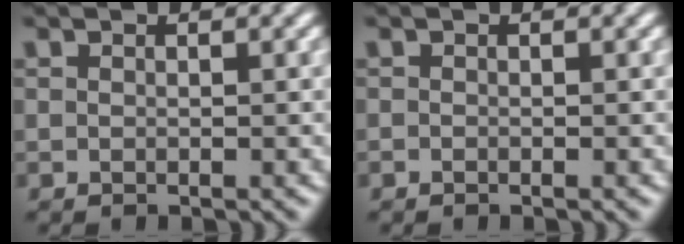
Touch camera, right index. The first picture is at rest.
{"total": 0.8, "force": [-0.4, -0.6, -0.1], "torque": [0.006, -0.003, -0.005]}